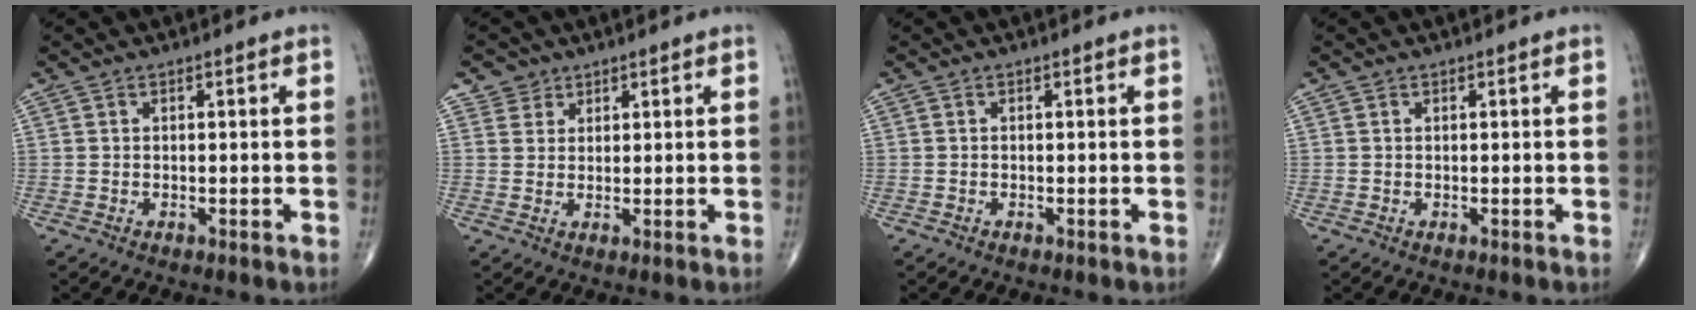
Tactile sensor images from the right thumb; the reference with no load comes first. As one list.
[{"total": 2.6, "force": [1.6, 2.1, 0.0], "torque": [0.020, -0.007, 0.018]}, {"total": 0.0}, {"total": 0.0}]